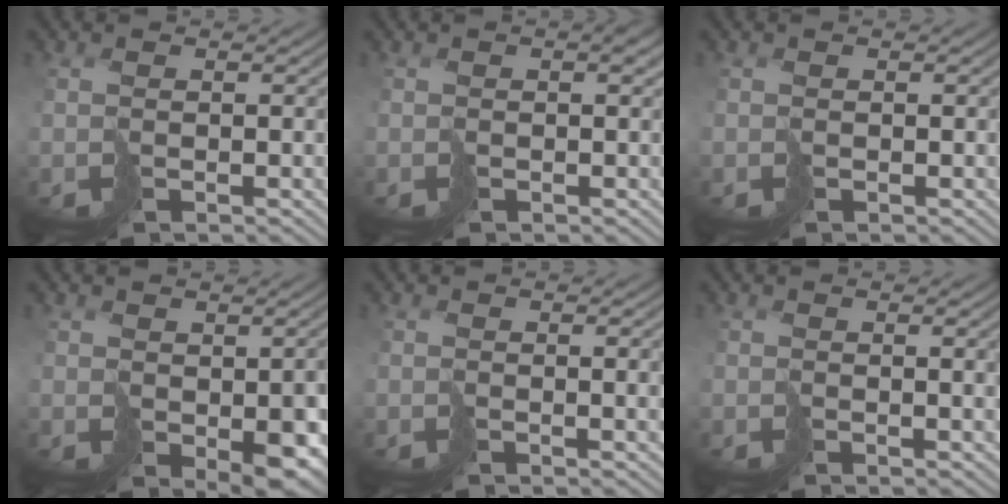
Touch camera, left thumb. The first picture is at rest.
{"total": 1.5, "force": [0.3, 0.6, 1.3], "torque": [-0.021, 0.003, 0.006]}
{"total": 0.0}
{"total": 5.2, "force": [-1.1, 3.4, 3.8], "torque": [-0.060, -0.030, 0.001]}
{"total": 4.3, "force": [-0.2, 1.3, 4.1], "torque": [-0.053, -0.007, 0.004]}
{"total": 3.5, "force": [0.2, 1.0, 3.4], "torque": [-0.045, -0.003, 0.007]}